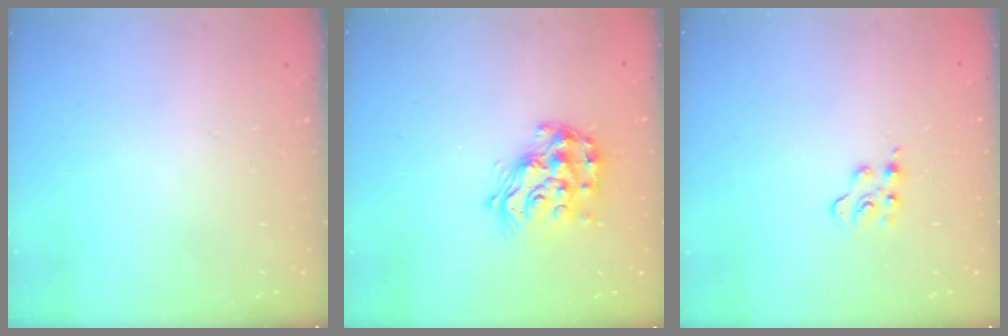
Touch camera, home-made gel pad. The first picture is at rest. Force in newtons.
{"total": 16.3, "press": 16.3, "slide": 1.0}
{"total": 5.9, "press": 5.9, "slide": 0.5}